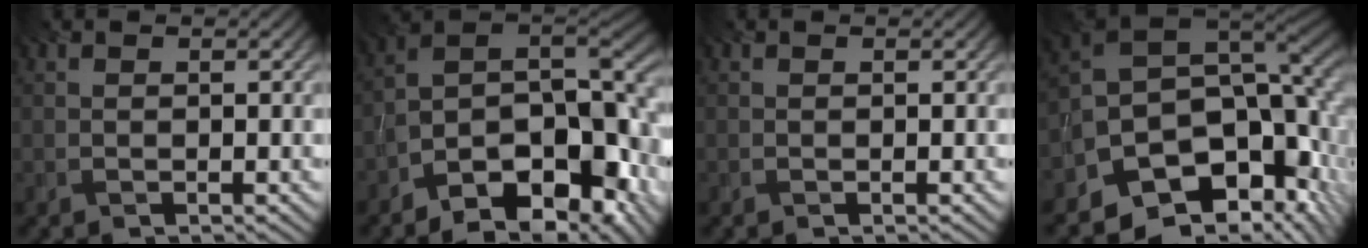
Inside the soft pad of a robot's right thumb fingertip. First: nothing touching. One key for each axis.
{"total": 15.7, "fx": -8.9, "fy": 7.1, "fz": 10.8, "tx": -0.182, "ty": -0.006, "tz": -0.152}
{"total": 0.0}
{"total": 13.6, "fx": -5.6, "fy": 9.3, "fz": 8.2, "tx": -0.152, "ty": -0.033, "tz": -0.093}